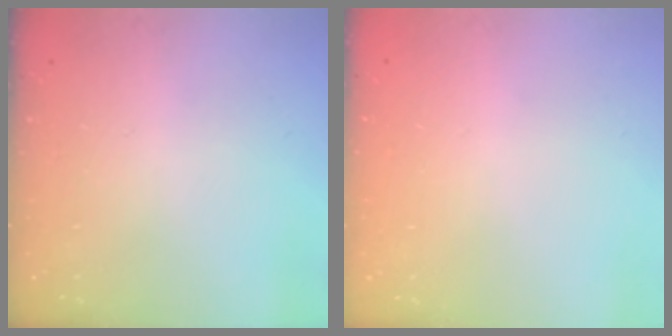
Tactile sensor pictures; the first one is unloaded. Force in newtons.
{"total": 0.0}